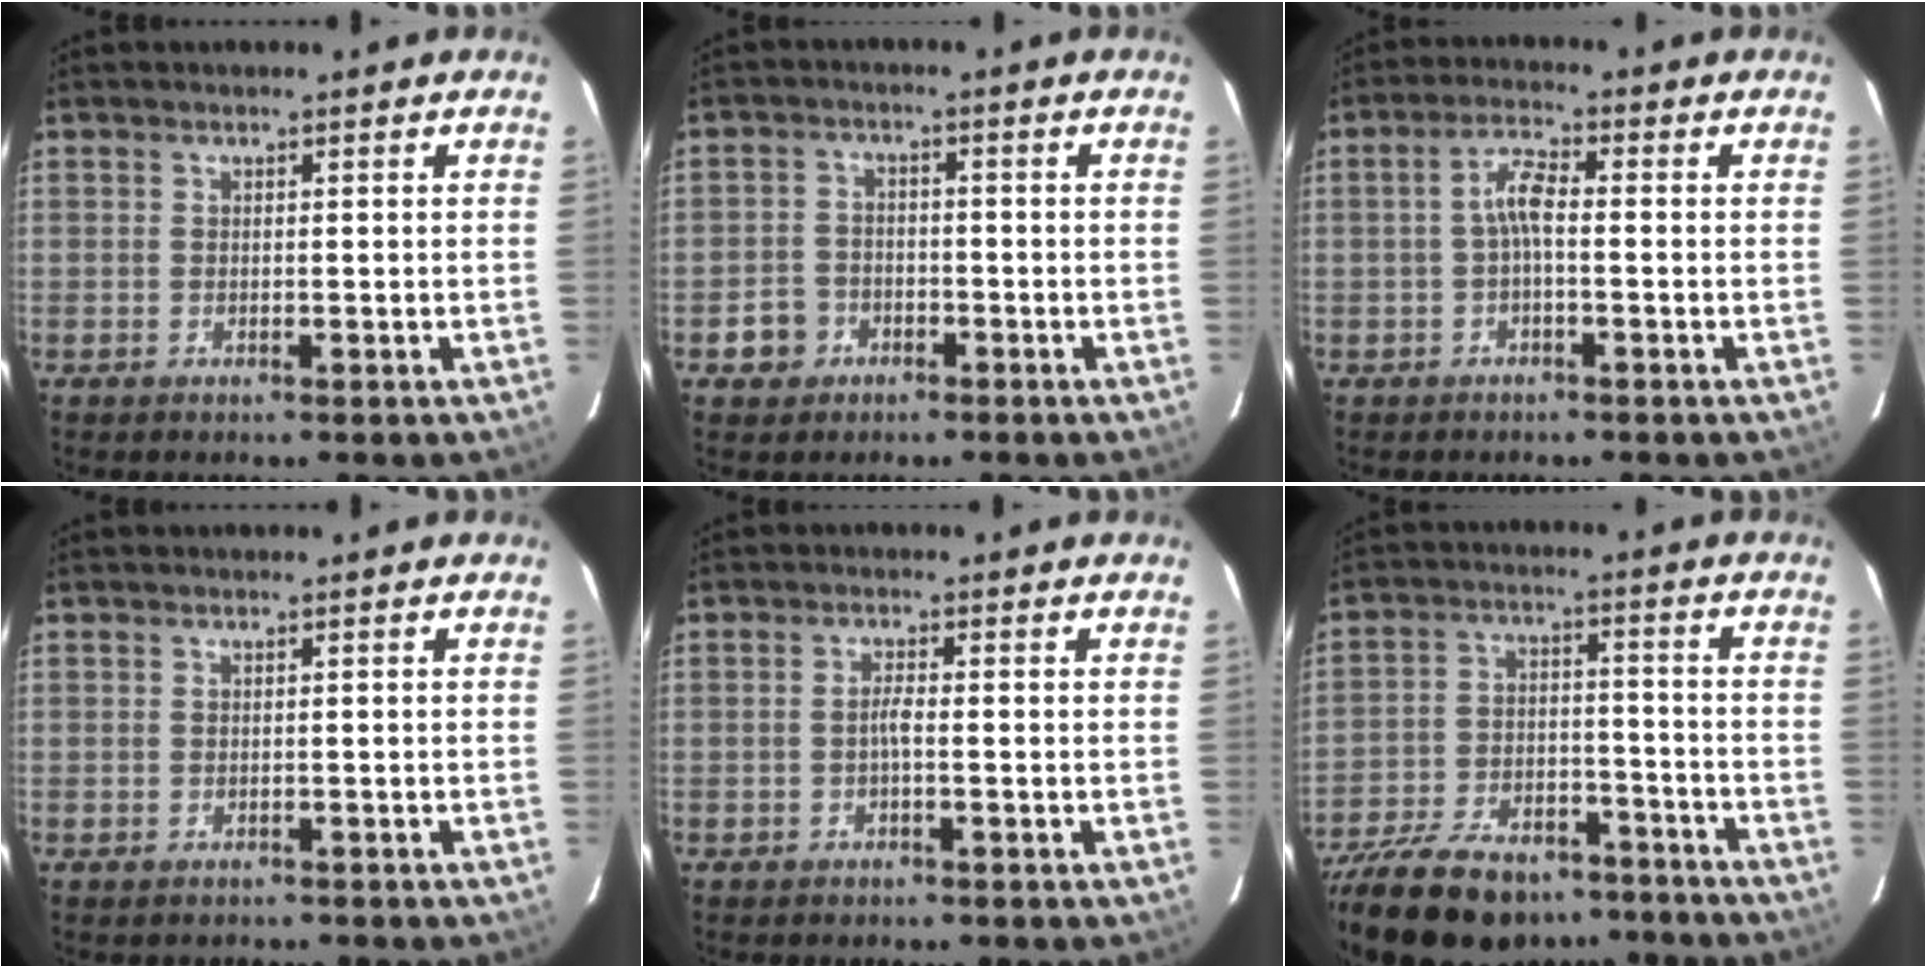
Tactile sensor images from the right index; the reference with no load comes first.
{"total": 4.8, "force": [-2.5, 4.1, 0.7], "torque": [-0.025, 0.015, -0.042]}
{"total": 3.7, "force": [-0.8, 0.9, 3.5], "torque": [-0.073, 0.013, -0.016]}
{"total": 1.0, "force": [-0.9, 0.5, -0.1], "torque": [-0.001, 0.006, -0.007]}
{"total": 1.4, "force": [-0.7, 0.0, 1.2], "torque": [-0.024, 0.004, -0.014]}
{"total": 26.0, "force": [-20.6, 11.0, 11.4], "torque": [-0.248, -0.002, -0.302]}